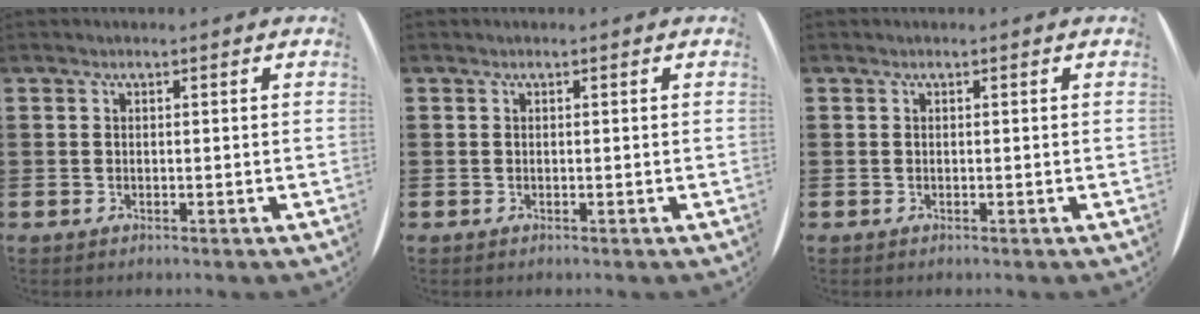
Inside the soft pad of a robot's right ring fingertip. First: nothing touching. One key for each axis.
{"total": 0.0}
{"total": 0.0}